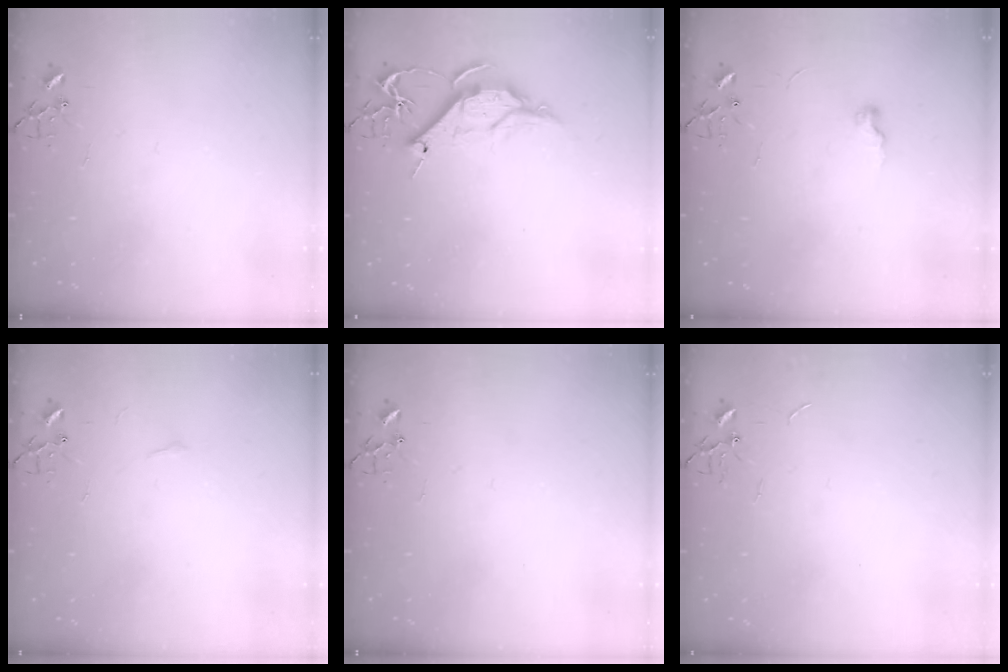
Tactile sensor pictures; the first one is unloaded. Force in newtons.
{"total": 11.9, "press": 11.8, "slide": 1.2}
{"total": 5.9, "press": 5.9, "slide": 0.6}
{"total": 3.5, "press": 3.5, "slide": 0.6}
{"total": 0.0}
{"total": 0.7, "press": 0.7, "slide": 0.1}